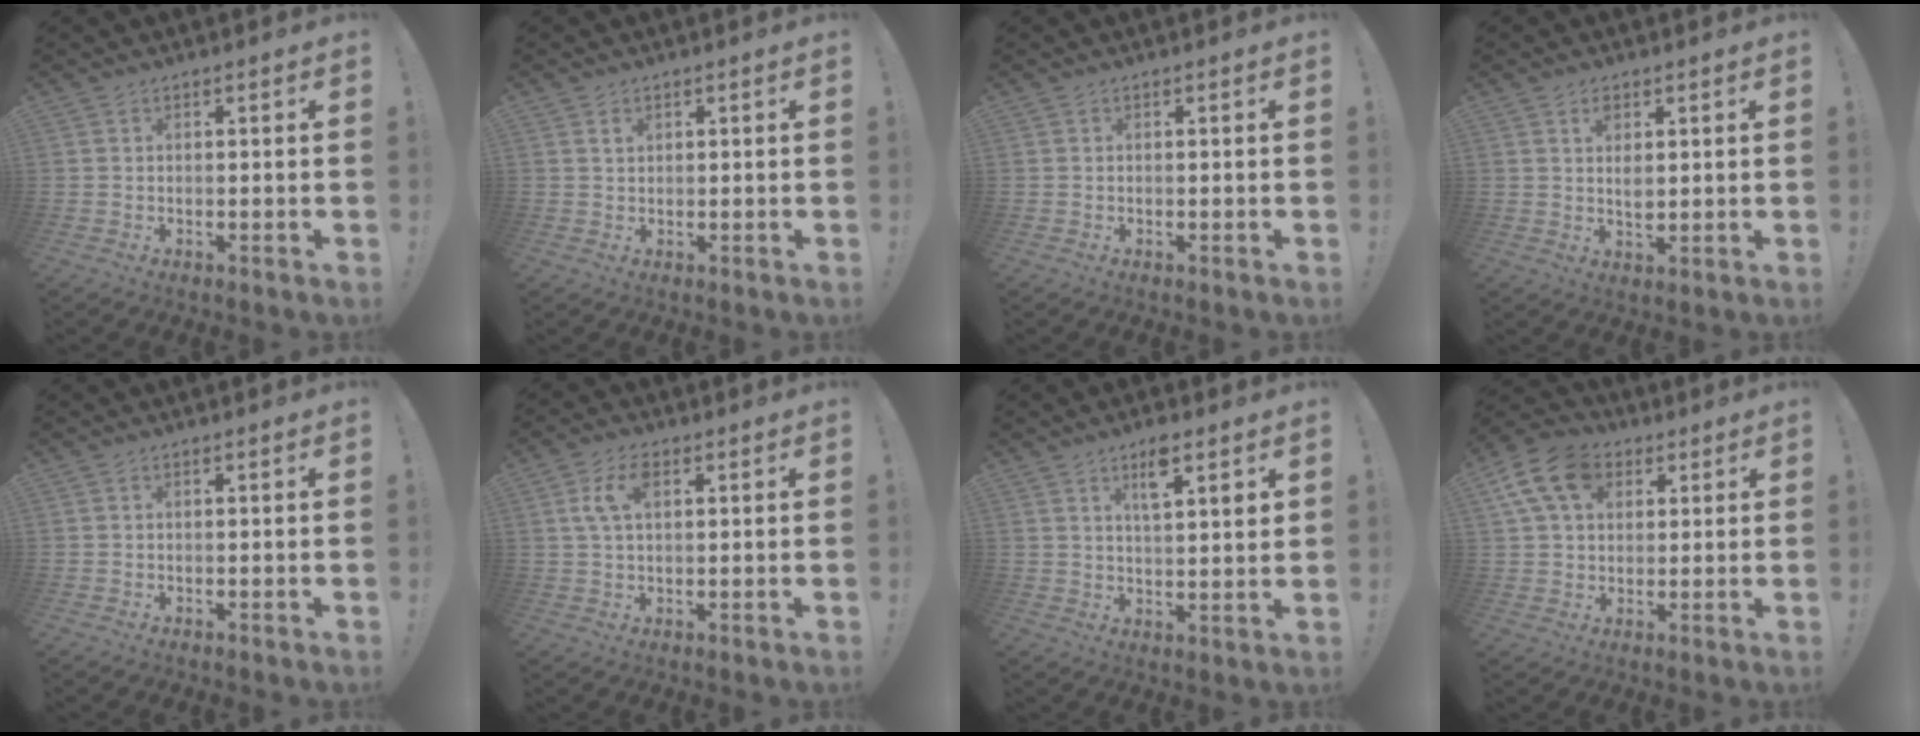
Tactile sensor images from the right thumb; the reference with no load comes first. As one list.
[{"total": 2.4, "force": [1.3, 1.8, 0.8], "torque": [-0.004, -0.007, 0.021]}, {"total": 0.0}, {"total": 3.5, "force": [1.7, 1.6, 2.6], "torque": [-0.033, -0.015, 0.026]}, {"total": 0.0}, {"total": 7.0, "force": [2.2, 3.7, 5.6], "torque": [-0.106, 0.006, 0.039]}, {"total": 7.9, "force": [4.3, 1.6, 6.4], "torque": [-0.092, -0.017, 0.065]}, {"total": 13.9, "force": [5.4, 10.0, 8.0], "torque": [-0.143, -0.012, 0.107]}]